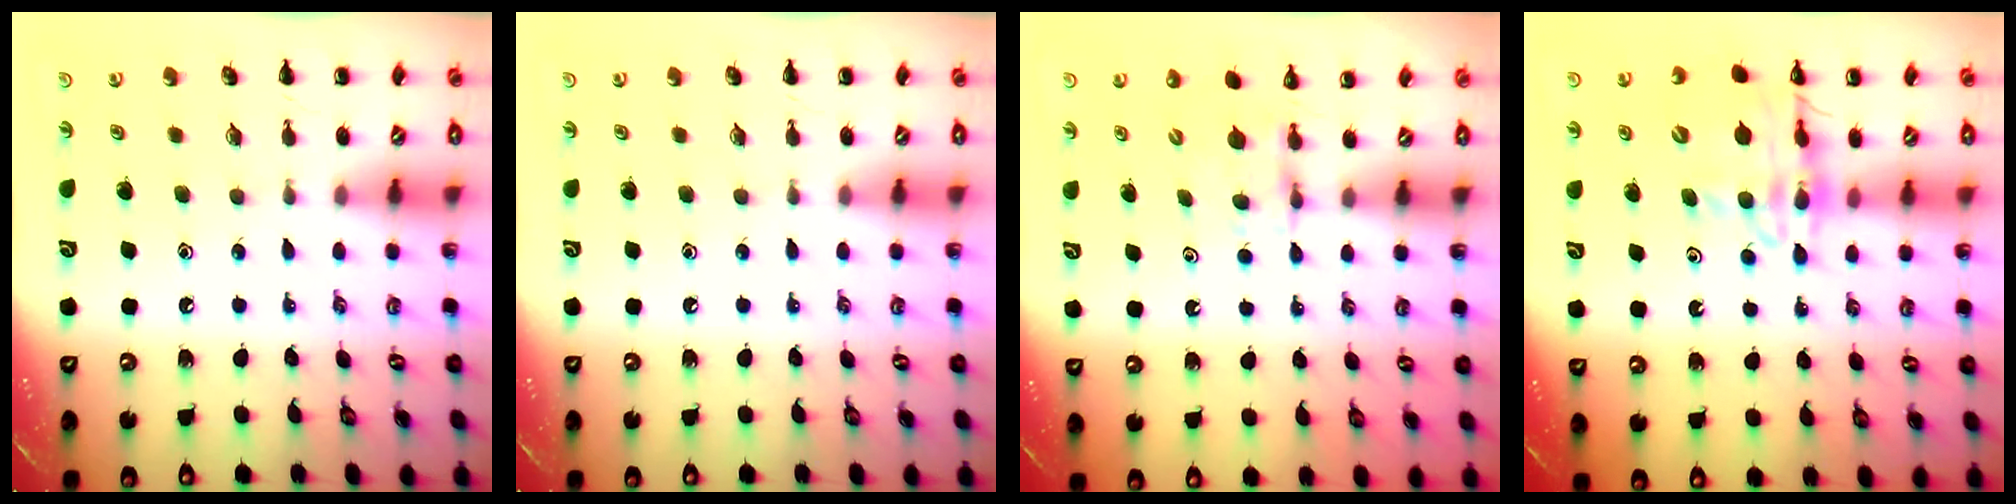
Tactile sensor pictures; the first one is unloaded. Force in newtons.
{"total": 0.0}
{"total": 3.8, "press": 3.5, "slide": 1.6}
{"total": 13.5, "press": 13.1, "slide": 3.3}